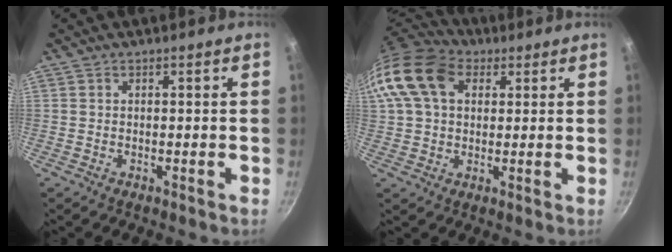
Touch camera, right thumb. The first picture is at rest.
{"total": 16.0, "force": [4.9, 11.4, 10.1], "torque": [-0.193, 0.022, 0.074]}